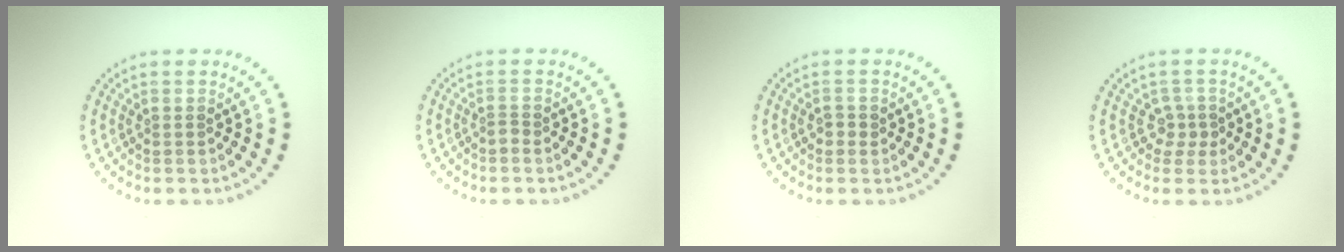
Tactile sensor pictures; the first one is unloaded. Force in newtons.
{"total": 0.9, "press": 0.5, "slide": 0.7}
{"total": 1.0, "press": 1.0, "slide": 0.3}
{"total": 1.7, "press": 1.2, "slide": 1.3}